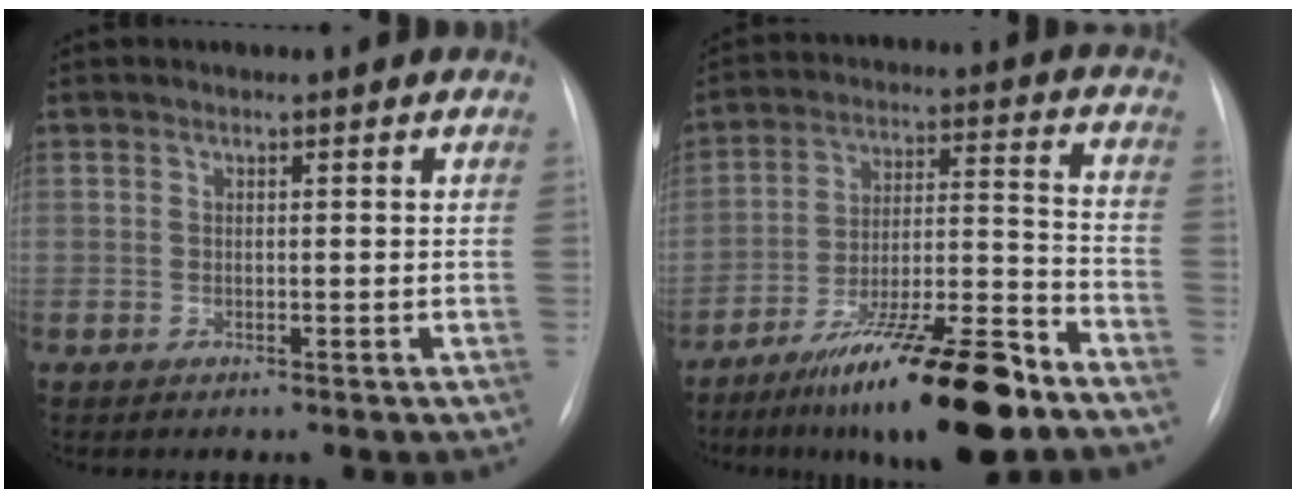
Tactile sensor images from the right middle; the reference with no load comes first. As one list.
[{"total": 17.9, "force": [-12.5, 1.6, 12.7], "torque": [-0.191, -0.005, -0.205]}]